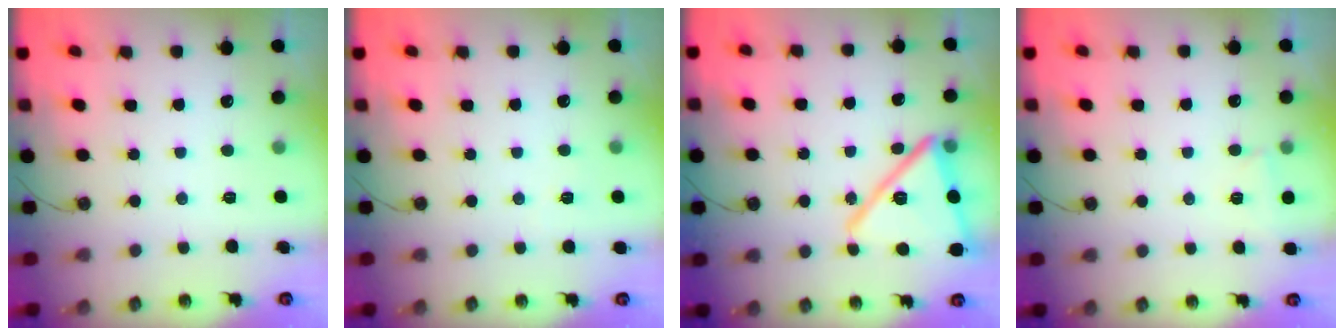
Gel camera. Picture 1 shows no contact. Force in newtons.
{"total": 2.9, "press": 1.6, "slide": 2.4}
{"total": 20.2, "press": 20.1, "slide": 1.6}
{"total": 3.0, "press": 2.8, "slide": 0.9}